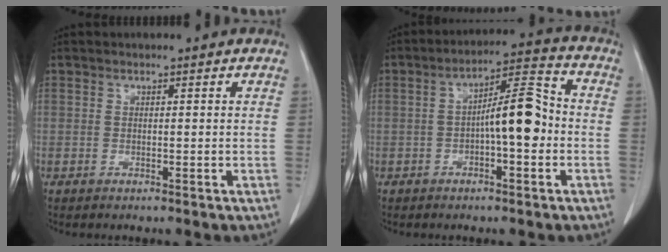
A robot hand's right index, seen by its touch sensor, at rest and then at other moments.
{"total": 8.9, "force": [-1.3, 2.0, 8.5], "torque": [-0.140, 0.028, -0.023]}